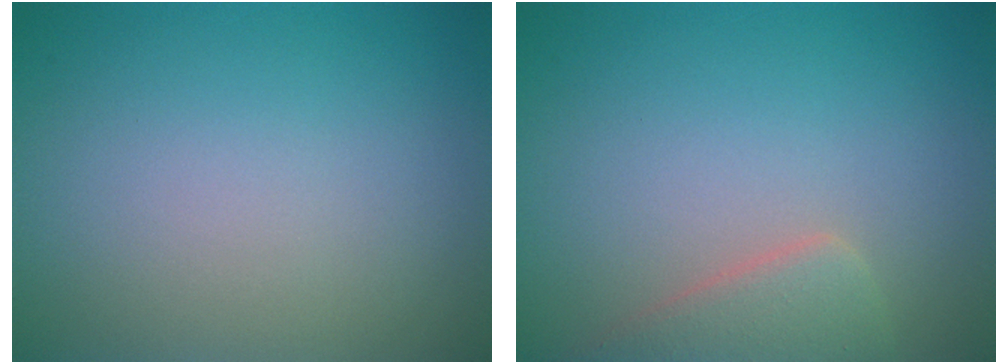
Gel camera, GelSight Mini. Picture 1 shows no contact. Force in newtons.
{"total": 3.3, "press": 3.3, "slide": 0.2}